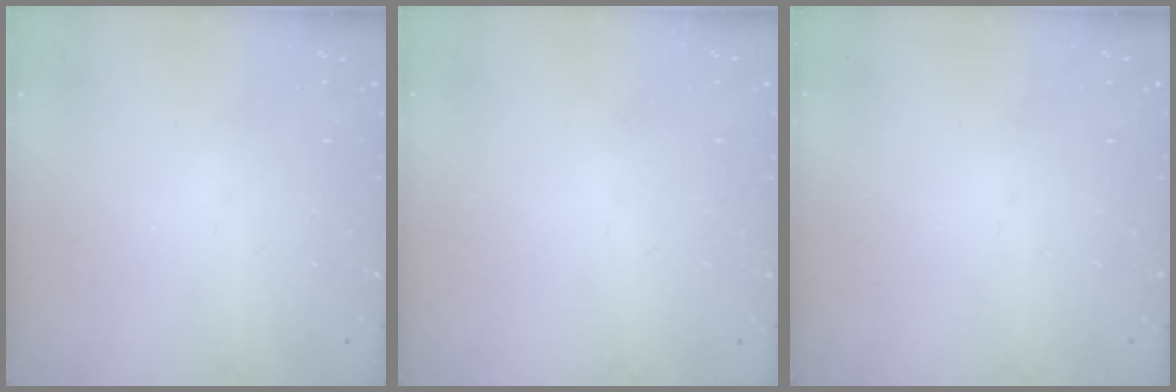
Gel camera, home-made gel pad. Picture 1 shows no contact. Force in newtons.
{"total": 0.7, "press": 0.7, "slide": 0.3}
{"total": 0.0}